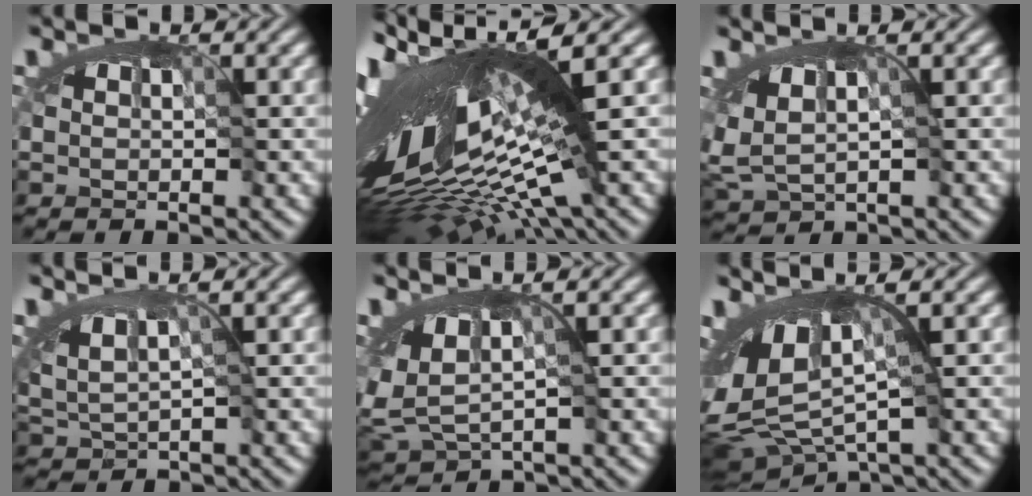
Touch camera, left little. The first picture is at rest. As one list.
[{"total": 15.9, "force": [-1.3, 5.5, 14.9], "torque": [-0.270, -0.017, -0.022]}, {"total": 2.8, "force": [-0.1, 1.6, 2.3], "torque": [-0.035, -0.005, 0.005]}, {"total": 3.1, "force": [0.3, 1.5, 2.7], "torque": [-0.036, 0.004, 0.010]}, {"total": 3.6, "force": [-0.2, 1.5, 3.2], "torque": [-0.057, -0.011, -0.001]}, {"total": 7.3, "force": [-0.5, 3.0, 6.7], "torque": [-0.108, -0.010, -0.005]}]